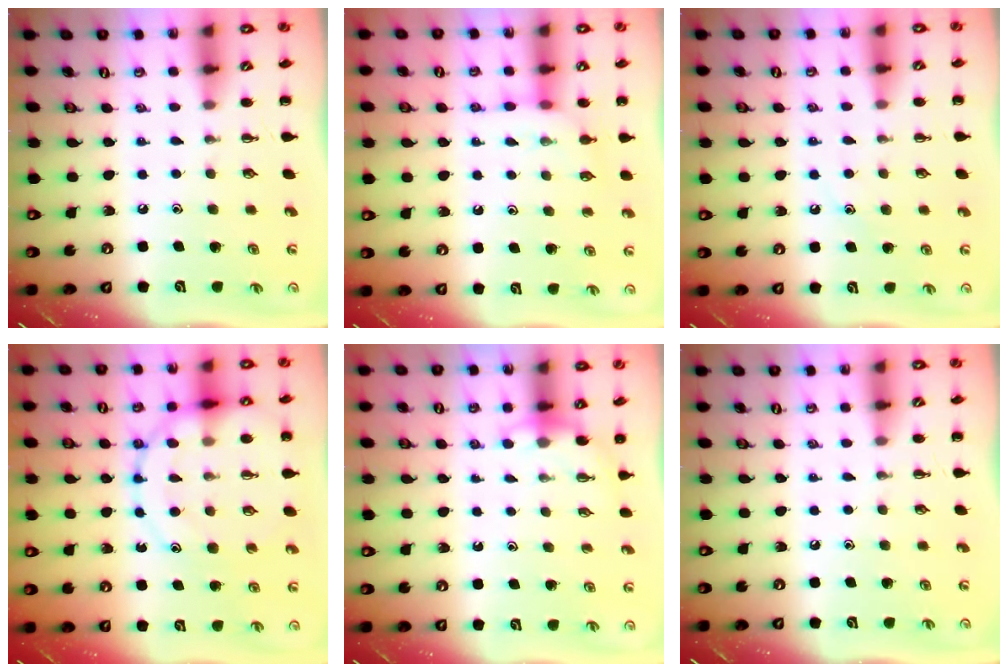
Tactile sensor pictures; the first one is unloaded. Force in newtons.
{"total": 8.4, "press": 8.4, "slide": 0.5}
{"total": 7.0, "press": 6.8, "slide": 1.3}
{"total": 16.6, "press": 16.4, "slide": 2.7}
{"total": 3.2, "press": 3.1, "slide": 0.8}
{"total": 0.0}